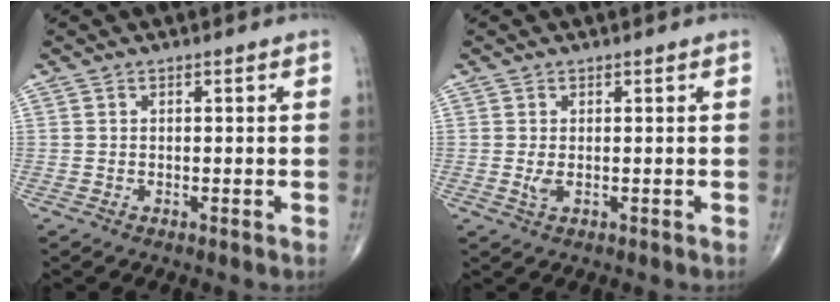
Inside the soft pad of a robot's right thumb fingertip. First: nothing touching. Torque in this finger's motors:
{"motor_torque": [0.66, -0.06, -0.01, 0.13, 0.01]}